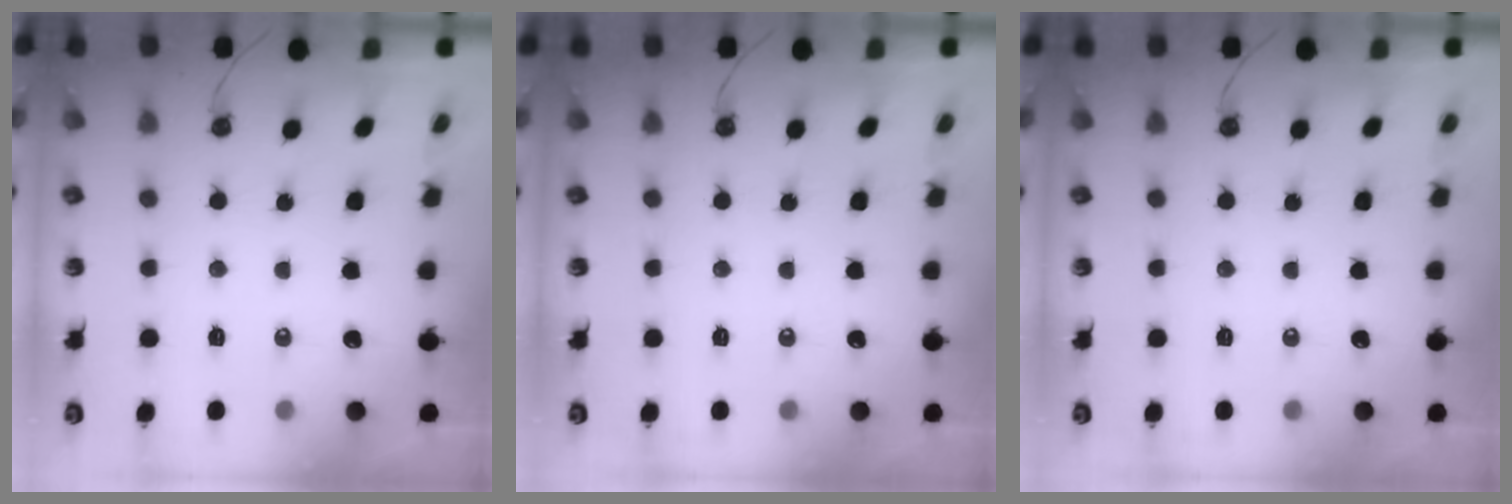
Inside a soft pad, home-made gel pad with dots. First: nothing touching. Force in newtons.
{"total": 0.0}
{"total": 0.0}